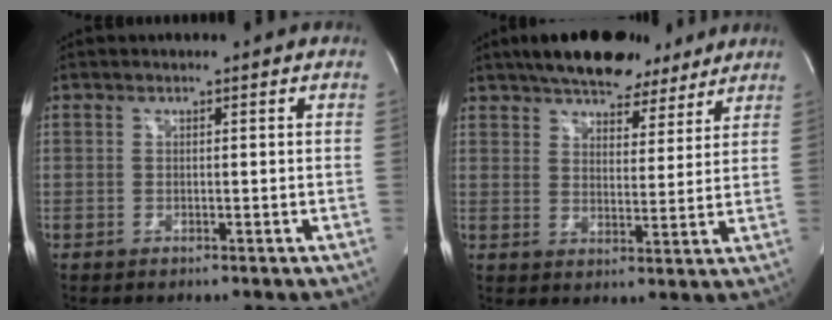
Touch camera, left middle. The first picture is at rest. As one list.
[{"total": 14.5, "force": [11.6, 5.9, 6.5], "torque": [-0.094, 0.021, 0.168]}]